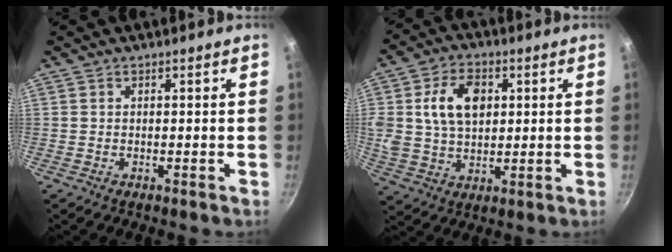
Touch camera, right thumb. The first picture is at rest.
{"total": 12.7, "force": [2.9, 8.8, 8.8], "torque": [-0.141, 0.002, 0.050]}